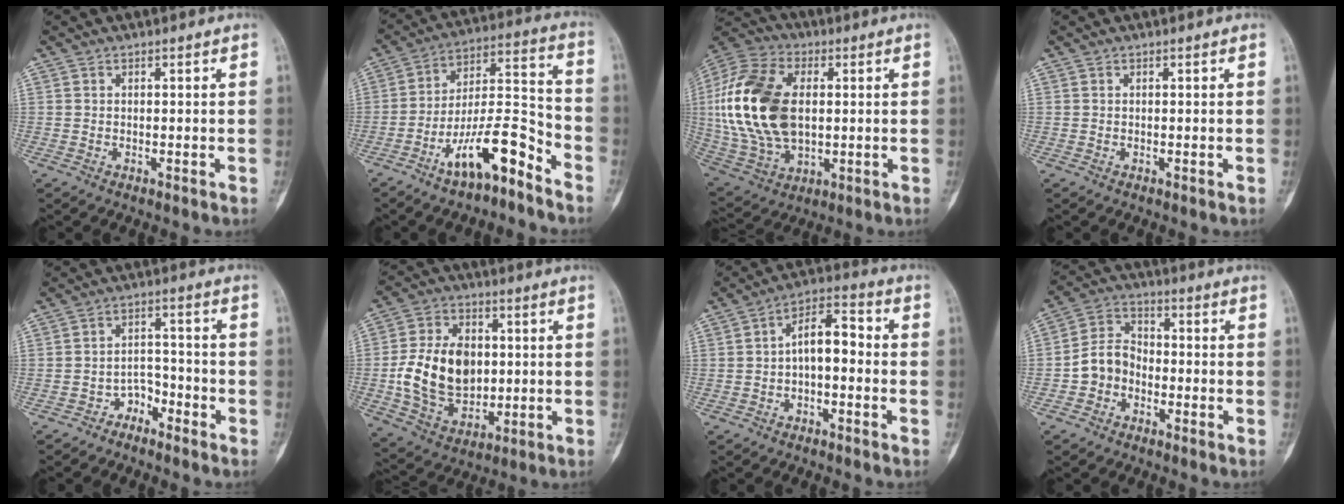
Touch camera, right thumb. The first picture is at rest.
{"total": 13.9, "force": [-8.8, 4.1, 9.9], "torque": [-0.172, 0.087, -0.155]}
{"total": 22.7, "force": [1.9, 13.8, 17.9], "torque": [-0.376, -0.003, 0.039]}
{"total": 0.0}
{"total": 4.4, "force": [-3.3, 2.8, 1.1], "torque": [0.008, 0.037, -0.059]}
{"total": 16.0, "force": [0.1, 11.4, 11.3], "torque": [-0.176, 0.004, 0.013]}
{"total": 7.9, "force": [-0.9, 4.1, 6.8], "torque": [-0.096, 0.040, -0.026]}
{"total": 7.1, "force": [-2.4, 5.8, 3.4], "torque": [-0.047, 0.036, -0.056]}